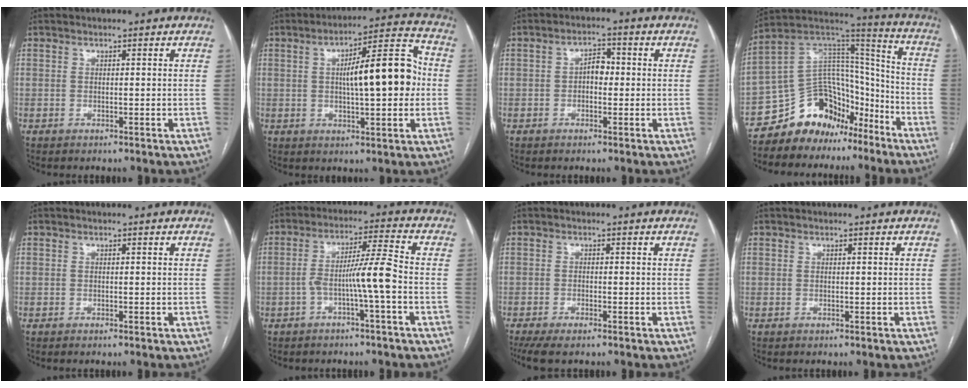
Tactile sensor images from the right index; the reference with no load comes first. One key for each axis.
{"total": 13.4, "fx": 0.6, "fy": 3.1, "fz": 13.0, "tx": -0.195, "ty": 0.033, "tz": 0.011}
{"total": 3.1, "fx": -0.2, "fy": 1.8, "fz": 2.5, "tx": -0.038, "ty": 0.015, "tz": -0.005}
{"total": 14.8, "fx": -11.2, "fy": 8.6, "fz": 4.4, "tx": -0.069, "ty": 0.091, "tz": -0.193}
{"total": 0.0}
{"total": 7.2, "fx": -2.2, "fy": -0.6, "fz": 6.8, "tx": -0.123, "ty": 0.021, "tz": -0.037}
{"total": 5.2, "fx": -4.0, "fy": 1.0, "fz": 3.1, "tx": -0.050, "ty": -0.008, "tz": -0.065}
{"total": 0.0}